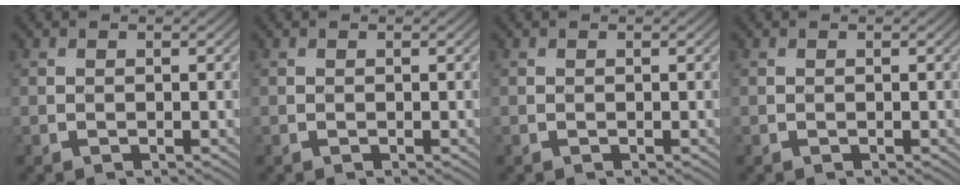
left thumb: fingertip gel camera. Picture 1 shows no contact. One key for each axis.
{"total": 0.0}
{"total": 0.0}
{"total": 0.0}